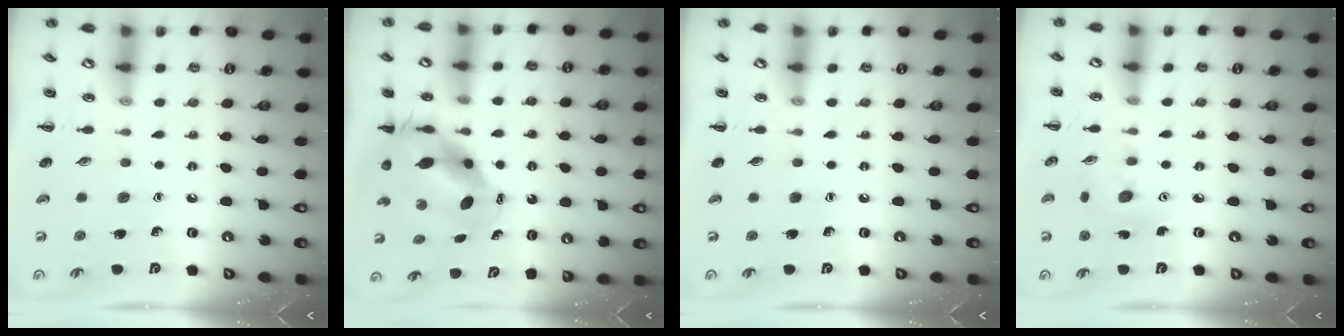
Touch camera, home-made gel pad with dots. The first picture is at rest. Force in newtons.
{"total": 7.1, "press": 7.0, "slide": 1.5}
{"total": 0.0}
{"total": 3.2, "press": 3.1, "slide": 0.8}